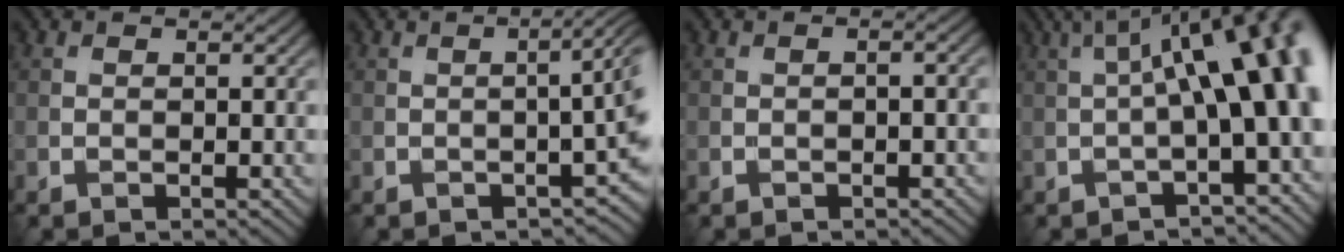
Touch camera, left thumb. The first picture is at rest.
{"total": 5.7, "force": [-0.9, 1.1, 5.5], "torque": [-0.057, 0.004, -0.007]}
{"total": 1.2, "force": [-0.4, 0.5, 1.0], "torque": [-0.004, 0.005, -0.009]}
{"total": 11.7, "force": [1.0, 3.3, 11.2], "torque": [-0.147, 0.018, 0.015]}